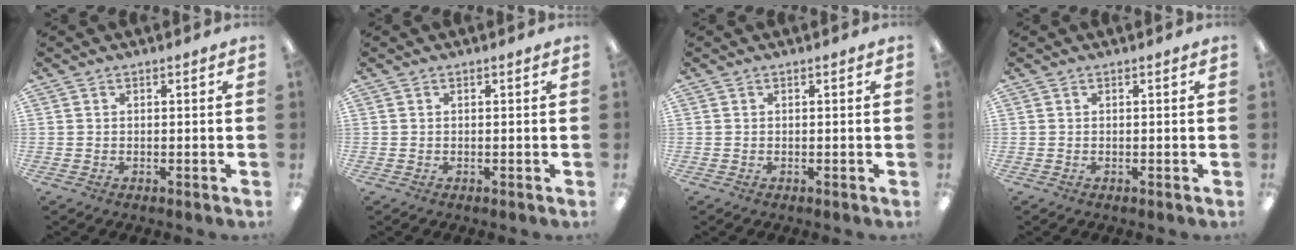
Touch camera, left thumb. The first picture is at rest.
{"total": 0.0}
{"total": 0.0}
{"total": 0.0}